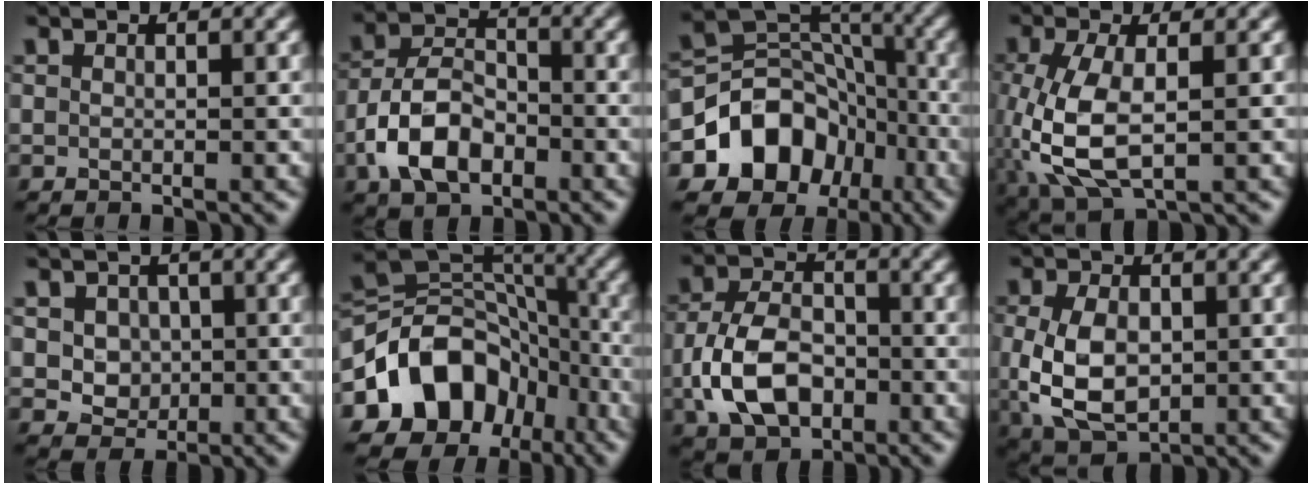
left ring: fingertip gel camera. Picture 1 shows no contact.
{"total": 6.3, "force": [-2.8, 3.9, 4.2], "torque": [-0.080, 0.003, -0.058]}
{"total": 9.5, "force": [-3.8, 7.4, 4.5], "torque": [-0.062, 0.001, -0.073]}
{"total": 7.2, "force": [-1.0, 3.4, 6.3], "torque": [-0.153, -0.006, -0.015]}
{"total": 3.2, "force": [0.5, 2.8, 1.5], "torque": [-0.025, -0.001, 0.012]}
{"total": 11.2, "force": [-4.9, 8.5, 5.5], "torque": [-0.088, 0.012, -0.097]}
{"total": 7.0, "force": [-1.8, 4.7, 4.8], "torque": [-0.103, 0.000, -0.039]}
{"total": 6.9, "force": [-0.4, 4.5, 5.2], "torque": [-0.117, -0.008, -0.003]}